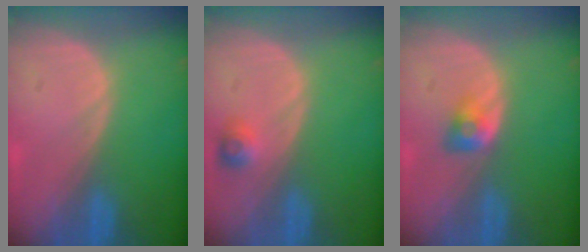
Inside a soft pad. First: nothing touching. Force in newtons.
{"total": 2.5, "press": 2.3, "slide": 1.0}
{"total": 2.9, "press": 2.5, "slide": 1.5}